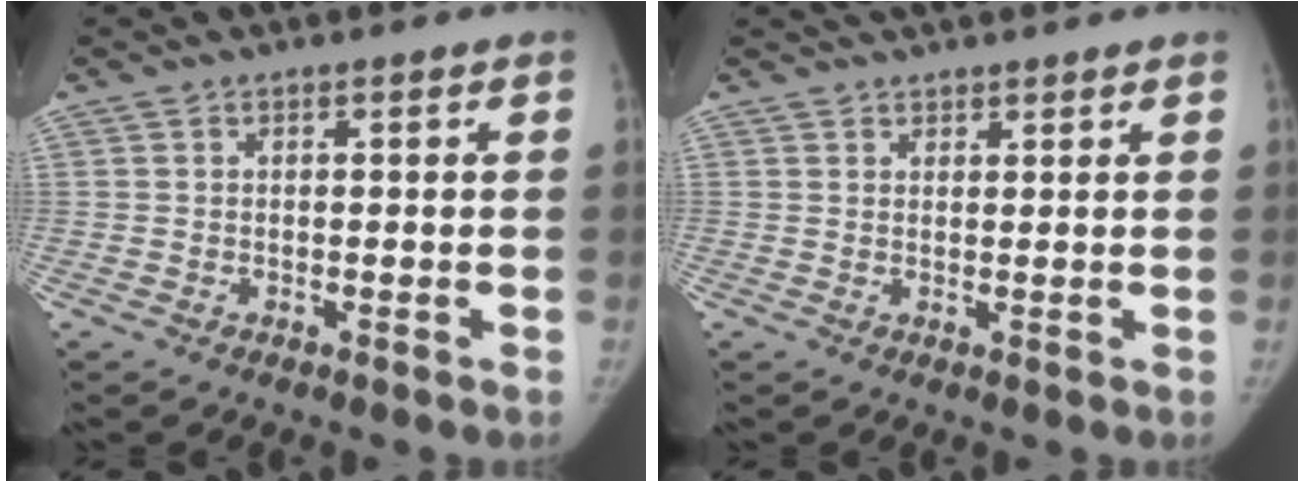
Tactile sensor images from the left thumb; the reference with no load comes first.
{"total": 4.1, "force": [3.7, 1.0, 1.4], "torque": [-0.002, 0.012, 0.058]}